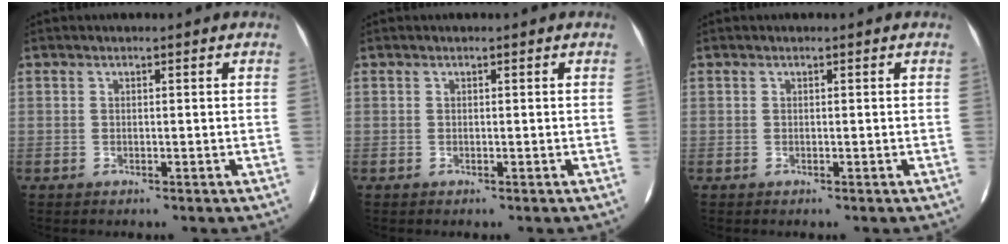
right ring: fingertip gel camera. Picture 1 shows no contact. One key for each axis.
{"total": 0.0}
{"total": 0.0}